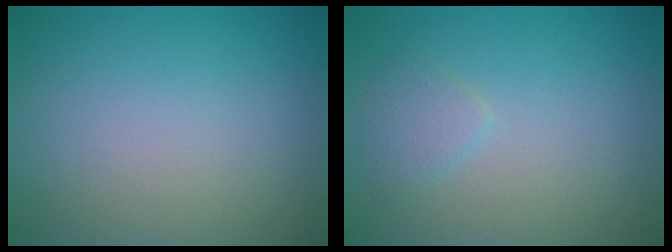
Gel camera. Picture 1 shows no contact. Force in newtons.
{"total": 1.4, "press": 1.4, "slide": 0.0}